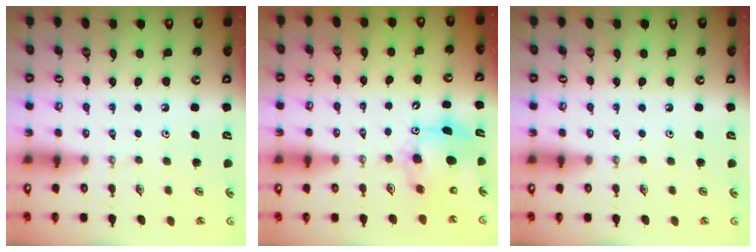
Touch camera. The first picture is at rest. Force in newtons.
{"total": 8.7, "press": 8.6, "slide": 1.7}
{"total": 0.0}